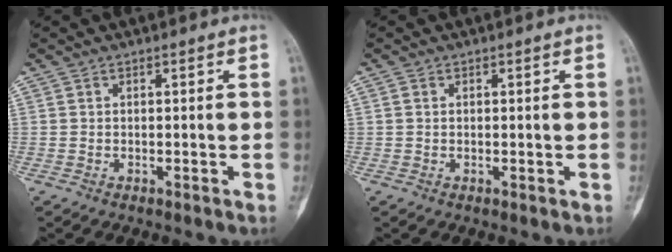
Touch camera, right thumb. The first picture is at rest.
{"total": 0.7, "force": [0.2, 0.6, 0.4], "torque": [-0.005, 0.002, 0.002]}